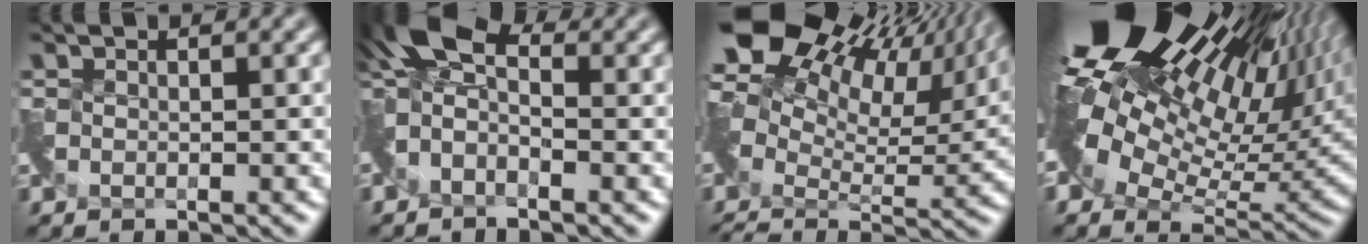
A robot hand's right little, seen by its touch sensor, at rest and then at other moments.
{"total": 4.4, "force": [-0.1, 2.6, 3.5], "torque": [-0.070, 0.021, -0.015]}
{"total": 14.3, "force": [5.4, 8.3, 10.4], "torque": [-0.187, 0.023, 0.108]}
{"total": 18.2, "force": [8.5, 8.4, 13.7], "torque": [-0.214, 0.039, 0.155]}